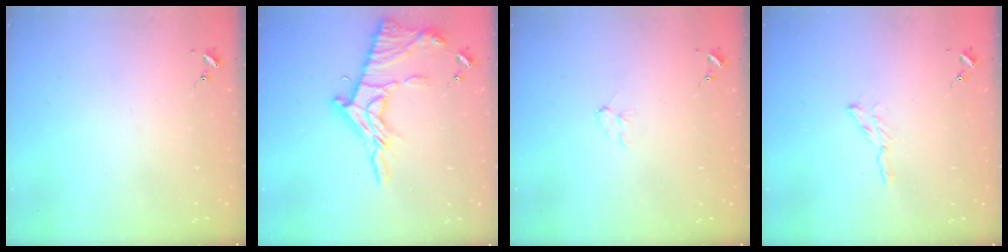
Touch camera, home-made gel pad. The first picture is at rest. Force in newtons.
{"total": 15.9, "press": 15.8, "slide": 1.5}
{"total": 4.5, "press": 4.5, "slide": 0.6}
{"total": 3.1, "press": 3.1, "slide": 0.4}